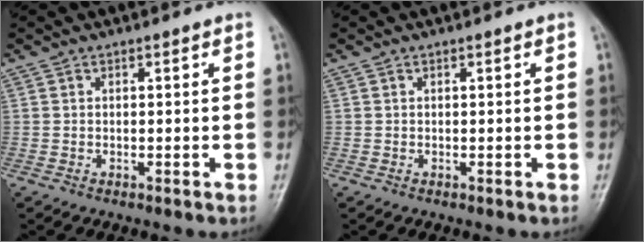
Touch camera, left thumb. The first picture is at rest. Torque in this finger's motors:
{"motor_torque": [0.00, 0.00, 0.00, 0.00, 0.00]}